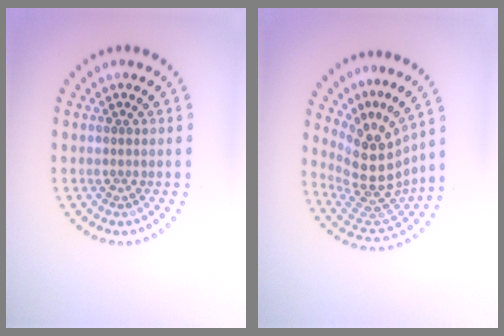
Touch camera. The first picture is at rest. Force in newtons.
{"total": 5.2, "press": 4.1, "slide": 3.2}